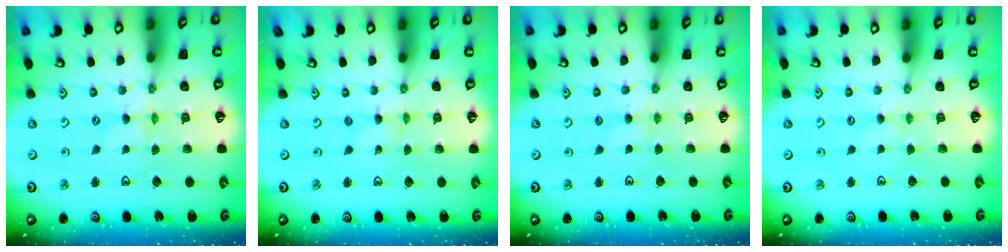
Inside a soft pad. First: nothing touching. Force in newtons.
{"total": 0.0}
{"total": 2.0, "press": 1.9, "slide": 0.3}
{"total": 2.8, "press": 2.7, "slide": 0.4}